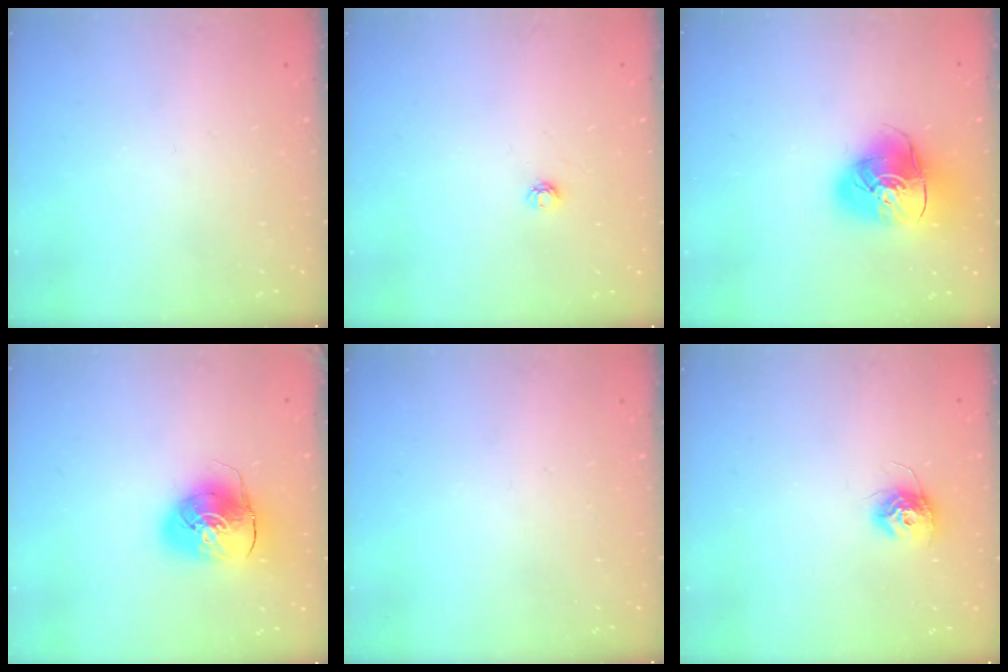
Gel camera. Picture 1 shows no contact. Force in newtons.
{"total": 3.9, "press": 3.8, "slide": 0.5}
{"total": 15.2, "press": 15.0, "slide": 2.2}
{"total": 10.8, "press": 10.6, "slide": 1.8}
{"total": 0.0}
{"total": 9.7, "press": 9.7, "slide": 0.2}